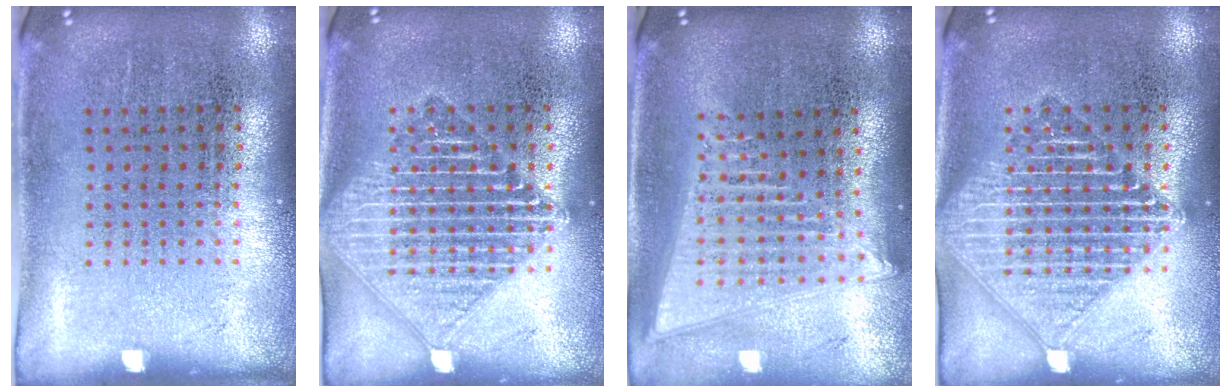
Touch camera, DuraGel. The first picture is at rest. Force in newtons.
{"total": 2.6, "press": 2.6, "slide": 0.3}
{"total": 2.1, "press": 1.8, "slide": 1.1}
{"total": 3.1, "press": 3.1, "slide": 0.3}